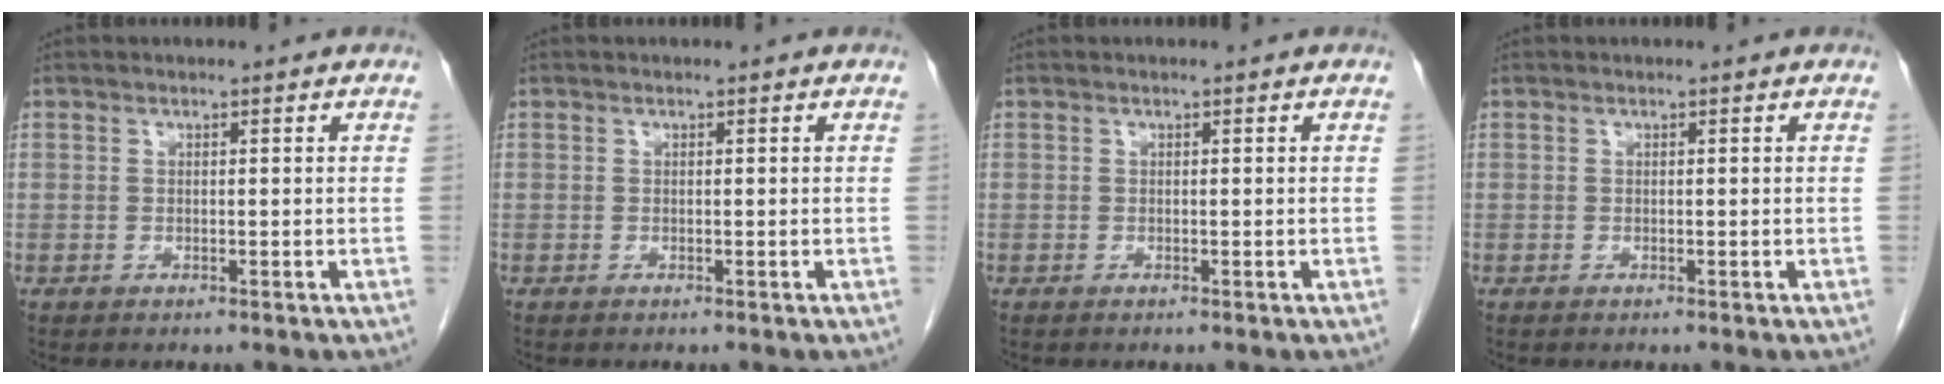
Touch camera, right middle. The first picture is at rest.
{"total": 0.0}
{"total": 0.0}
{"total": 0.0}